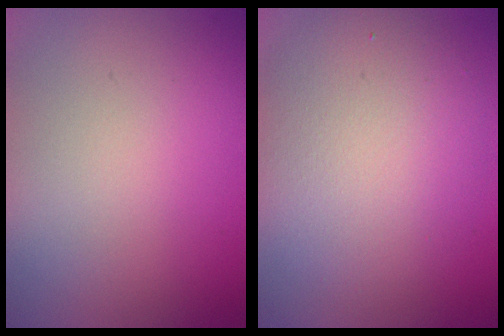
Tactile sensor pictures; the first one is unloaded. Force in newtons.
{"total": 6.5, "press": 6.4, "slide": 0.5}